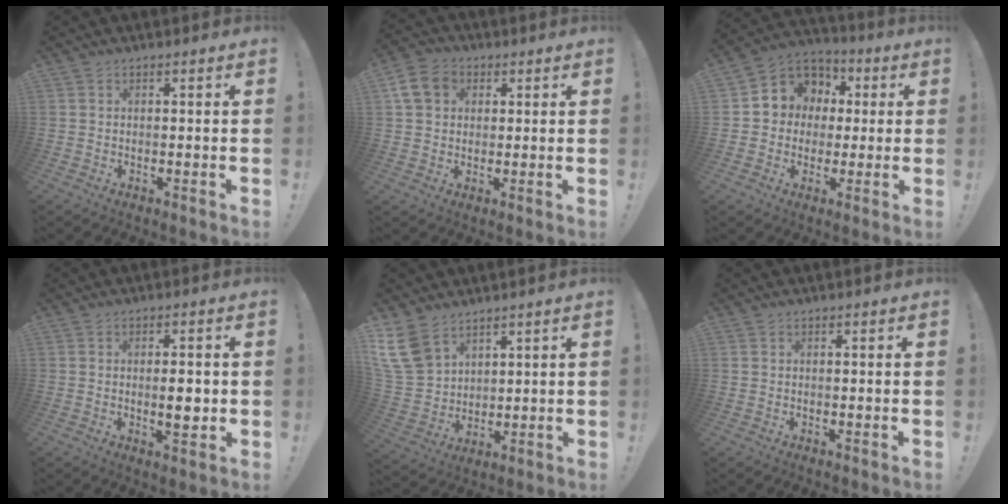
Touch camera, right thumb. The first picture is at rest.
{"total": 9.5, "force": [3.4, 7.6, 4.6], "torque": [-0.084, 0.000, 0.070]}
{"total": 9.5, "force": [1.0, 9.0, 2.9], "torque": [-0.036, 0.000, 0.027]}
{"total": 5.1, "force": [-0.3, 1.5, 4.8], "torque": [-0.060, -0.006, -0.010]}
{"total": 12.9, "force": [8.3, 7.9, 5.7], "torque": [-0.121, -0.048, 0.167]}
{"total": 0.5, "force": [0.2, 0.5, -0.1], "torque": [0.009, -0.002, 0.003]}